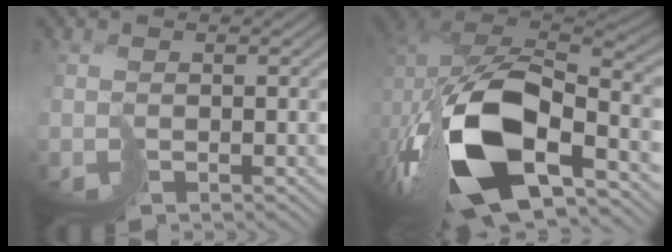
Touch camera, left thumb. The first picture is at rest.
{"total": 17.6, "force": [-6.2, 9.0, 13.8], "torque": [-0.294, -0.013, -0.103]}